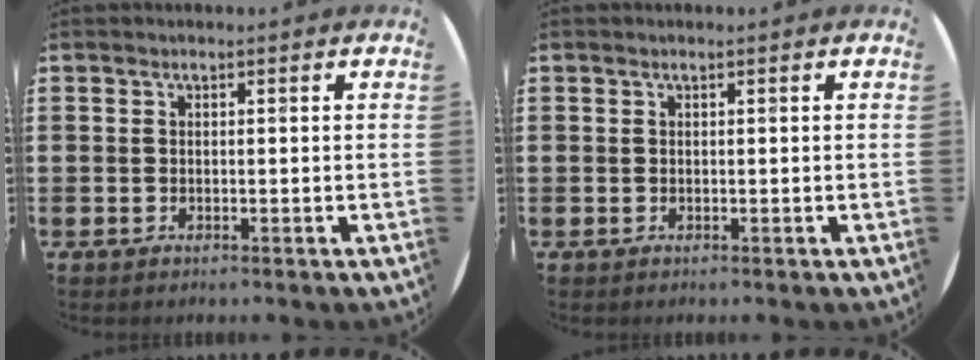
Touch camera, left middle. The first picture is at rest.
{"total": 0.0}